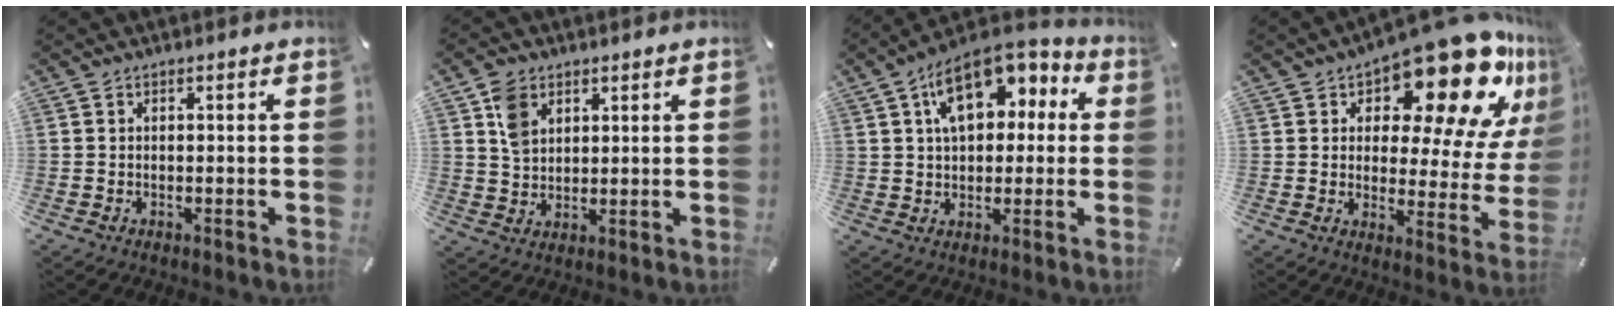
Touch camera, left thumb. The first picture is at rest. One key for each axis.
{"total": 6.5, "fx": 3.0, "fy": 5.0, "fz": 2.8, "tx": -0.059, "ty": 0.009, "tz": 0.059}
{"total": 12.8, "fx": 5.8, "fy": 8.5, "fz": 7.6, "tx": -0.116, "ty": -0.021, "tz": 0.107}
{"total": 20.6, "fx": 14.0, "fy": 8.3, "fz": 12.7, "tx": -0.169, "ty": -0.112, "tz": 0.230}